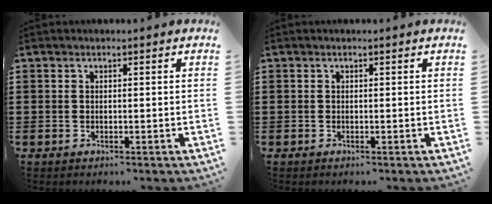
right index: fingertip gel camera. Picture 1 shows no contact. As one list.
[{"total": 0.0}]